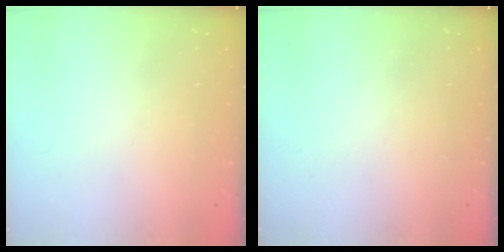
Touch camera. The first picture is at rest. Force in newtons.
{"total": 0.0}